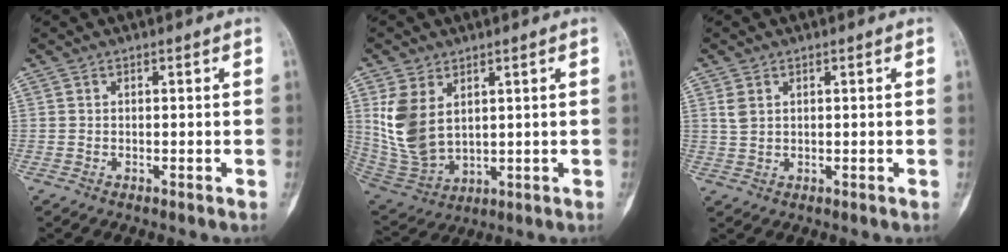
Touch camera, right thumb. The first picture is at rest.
{"total": 11.5, "force": [3.3, 7.4, 8.1], "torque": [-0.152, -0.019, 0.085]}
{"total": 2.5, "force": [1.0, 1.7, 1.4], "torque": [-0.025, 0.001, 0.027]}